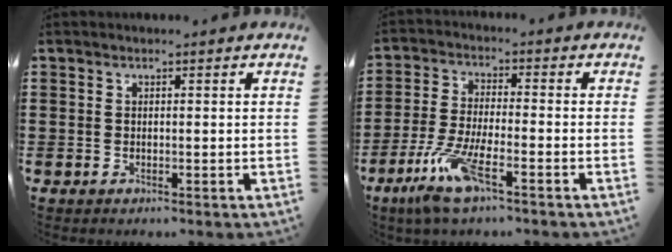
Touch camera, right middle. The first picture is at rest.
{"total": 8.1, "force": [-5.1, 1.4, 6.1], "torque": [-0.143, -0.016, -0.098]}